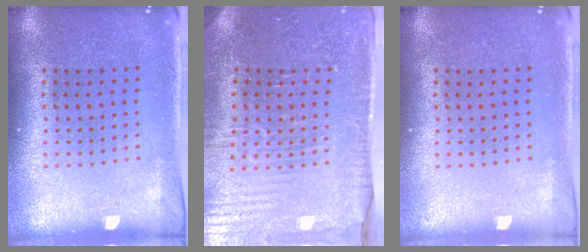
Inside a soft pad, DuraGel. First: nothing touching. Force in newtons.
{"total": 3.5, "press": 3.4, "slide": 0.5}
{"total": 0.0}